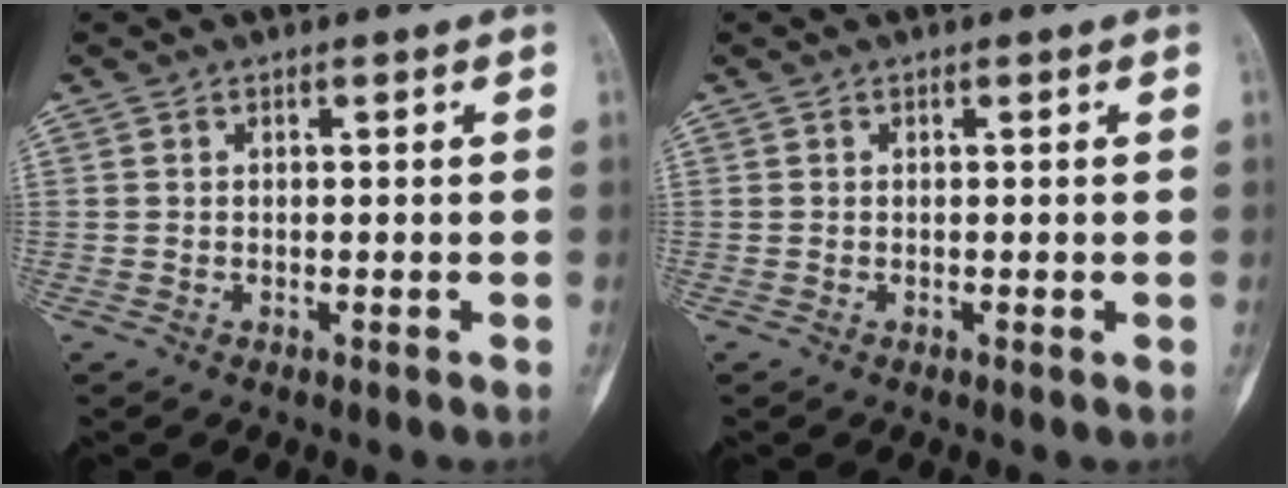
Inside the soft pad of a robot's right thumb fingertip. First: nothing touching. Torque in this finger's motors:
{"motor_torque": [-0.29, -0.09, -0.20, 0.00, 0.01]}